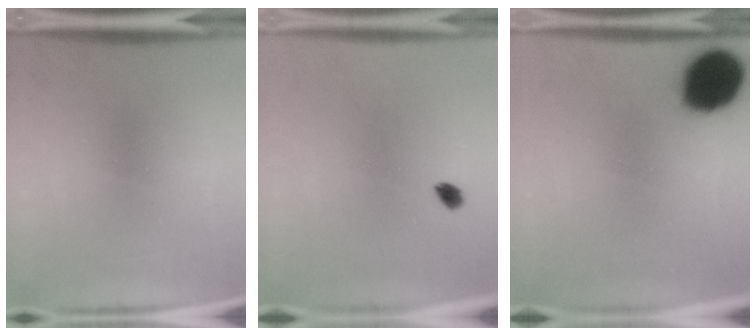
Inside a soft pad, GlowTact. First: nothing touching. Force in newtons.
{"total": 1.7}
{"total": 17.8}